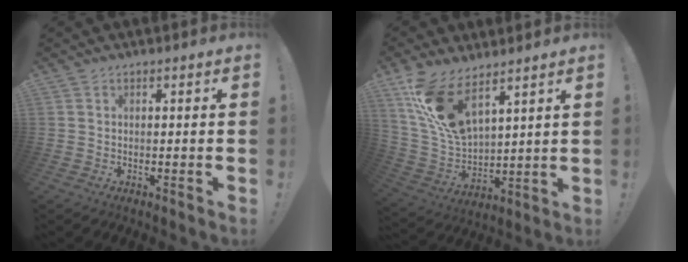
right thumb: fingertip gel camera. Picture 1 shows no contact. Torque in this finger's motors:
{"motor_torque": [0.73, 3.63, 0.47, 0.15, 0.45]}